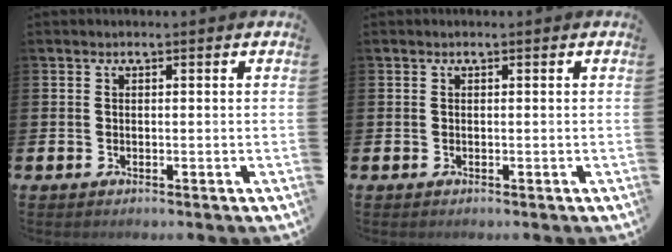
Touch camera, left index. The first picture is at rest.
{"total": 0.0}